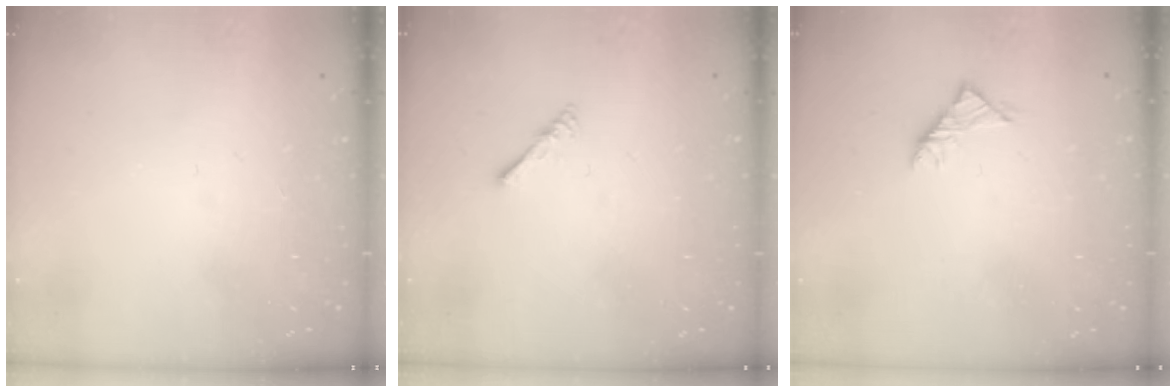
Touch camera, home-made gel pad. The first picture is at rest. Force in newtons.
{"total": 1.6, "press": 1.6, "slide": 0.4}
{"total": 2.9, "press": 2.8, "slide": 0.8}